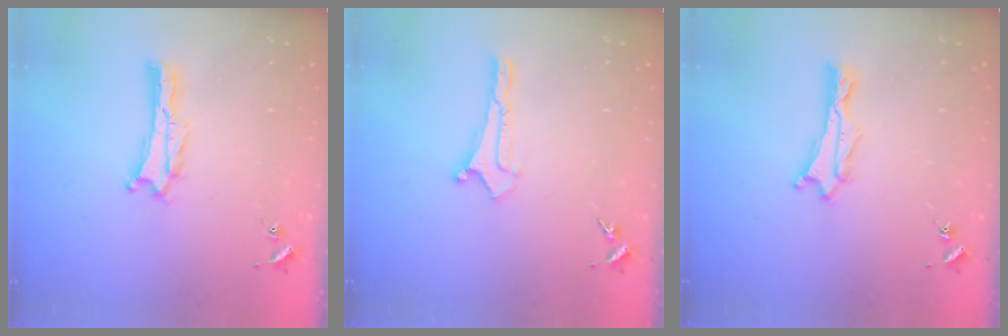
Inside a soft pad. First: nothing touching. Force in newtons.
{"total": 0.0}
{"total": 1.0, "press": 1.0, "slide": 0.1}